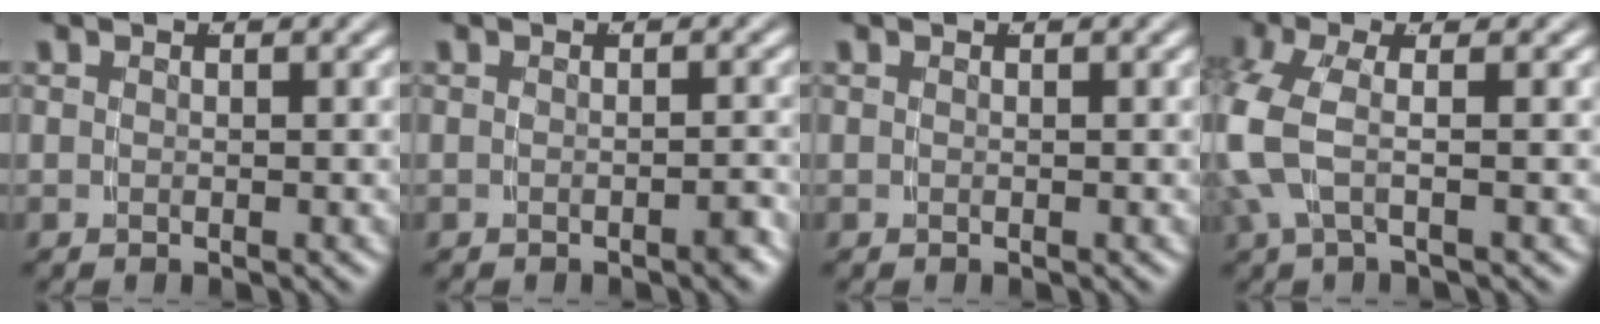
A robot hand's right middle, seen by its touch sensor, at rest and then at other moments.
{"total": 1.0, "force": [-0.9, -0.1, 0.5], "torque": [-0.005, 0.007, -0.020]}
{"total": 0.0}
{"total": 4.5, "force": [-0.1, 2.3, 3.8], "torque": [-0.104, -0.008, 0.002]}